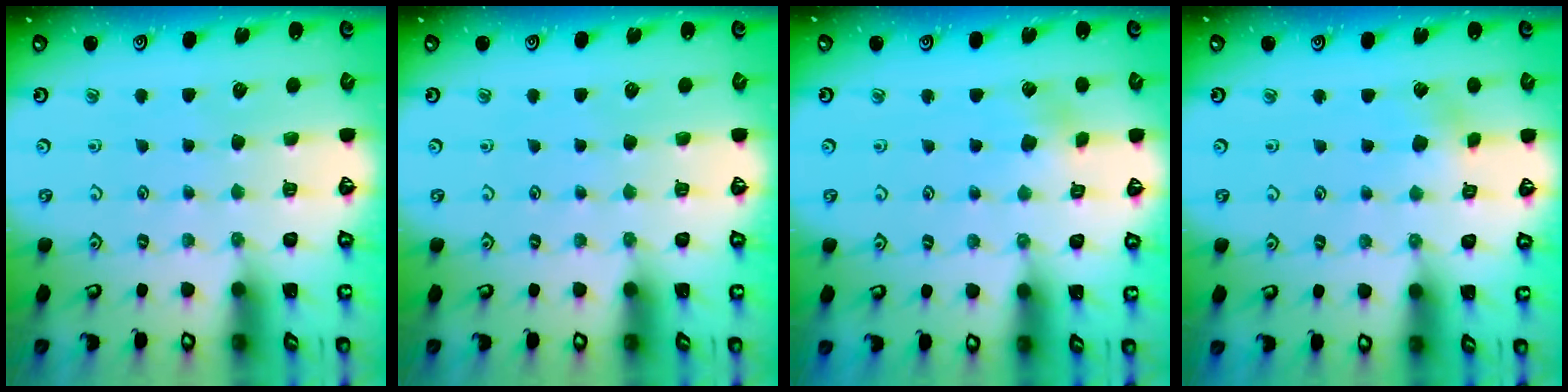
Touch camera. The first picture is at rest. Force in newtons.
{"total": 0.0}
{"total": 3.7, "press": 3.6, "slide": 0.6}
{"total": 2.6, "press": 2.5, "slide": 0.8}